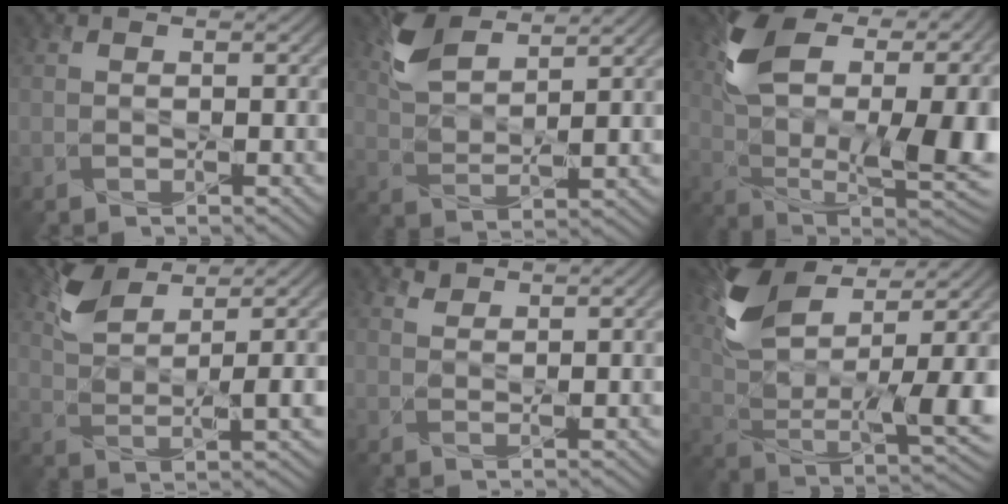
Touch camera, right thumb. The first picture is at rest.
{"total": 7.4, "force": [5.1, 2.5, 4.8], "torque": [-0.115, 0.003, 0.108]}
{"total": 17.7, "force": [6.6, 9.7, 13.3], "torque": [-0.241, 0.021, 0.129]}
{"total": 6.9, "force": [4.5, 2.1, 4.8], "torque": [-0.107, 0.000, 0.095]}
{"total": 2.2, "force": [2.0, 0.4, 0.9], "torque": [-0.018, 0.001, 0.042]}
{"total": 14.4, "force": [6.5, 6.3, 11.2], "torque": [-0.230, 0.002, 0.128]}